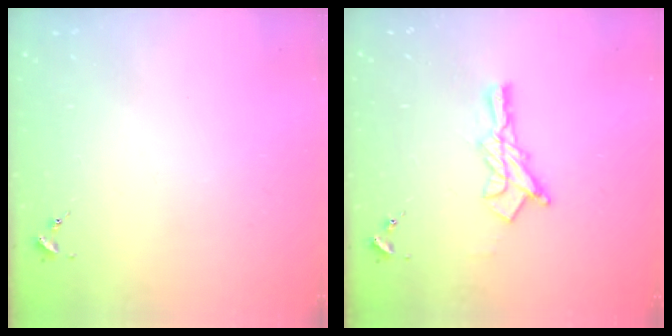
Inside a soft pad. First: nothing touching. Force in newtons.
{"total": 12.1, "press": 12.1, "slide": 0.9}